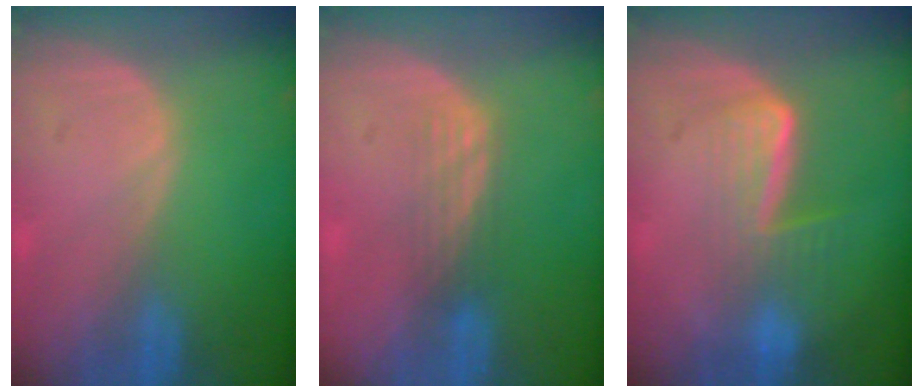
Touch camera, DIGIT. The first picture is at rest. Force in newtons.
{"total": 2.9, "press": 2.5, "slide": 1.5}
{"total": 6.7, "press": 5.7, "slide": 3.6}